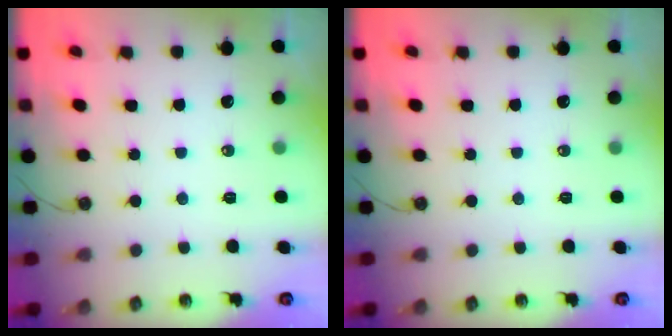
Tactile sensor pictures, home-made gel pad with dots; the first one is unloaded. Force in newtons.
{"total": 0.0}